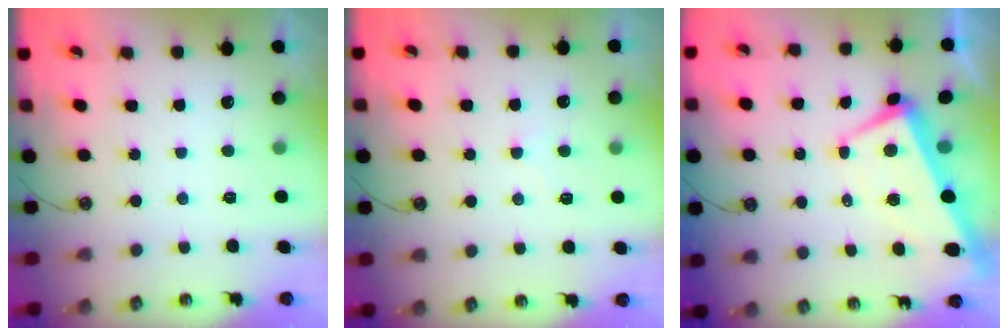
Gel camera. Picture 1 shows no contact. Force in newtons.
{"total": 3.5, "press": 3.5, "slide": 0.4}
{"total": 2.0, "press": 1.6, "slide": 1.2}